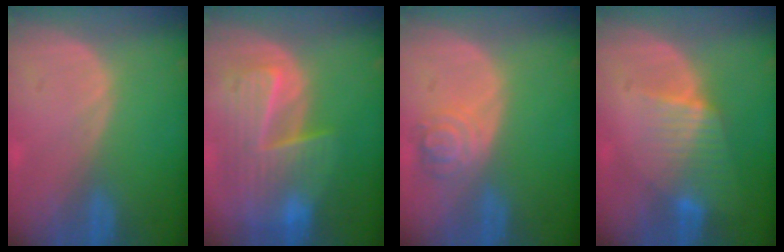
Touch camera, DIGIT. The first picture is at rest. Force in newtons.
{"total": 10.1, "press": 8.8, "slide": 5.0}
{"total": 4.5, "press": 4.2, "slide": 1.7}
{"total": 6.5, "press": 5.8, "slide": 3.0}